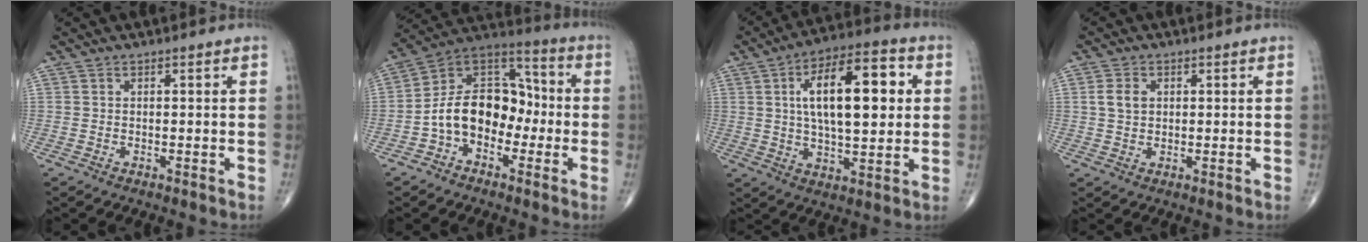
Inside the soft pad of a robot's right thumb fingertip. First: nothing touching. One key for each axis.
{"total": 14.5, "fx": -3.3, "fy": 10.1, "fz": 9.9, "tx": -0.140, "ty": 0.060, "tz": -0.071}
{"total": 18.4, "fx": 3.6, "fy": 7.9, "fz": 16.2, "tx": -0.242, "ty": 0.010, "tz": 0.054}
{"total": 3.6, "fx": 0.8, "fy": 2.6, "fz": 2.3, "tx": -0.039, "ty": 0.001, "tz": 0.015}